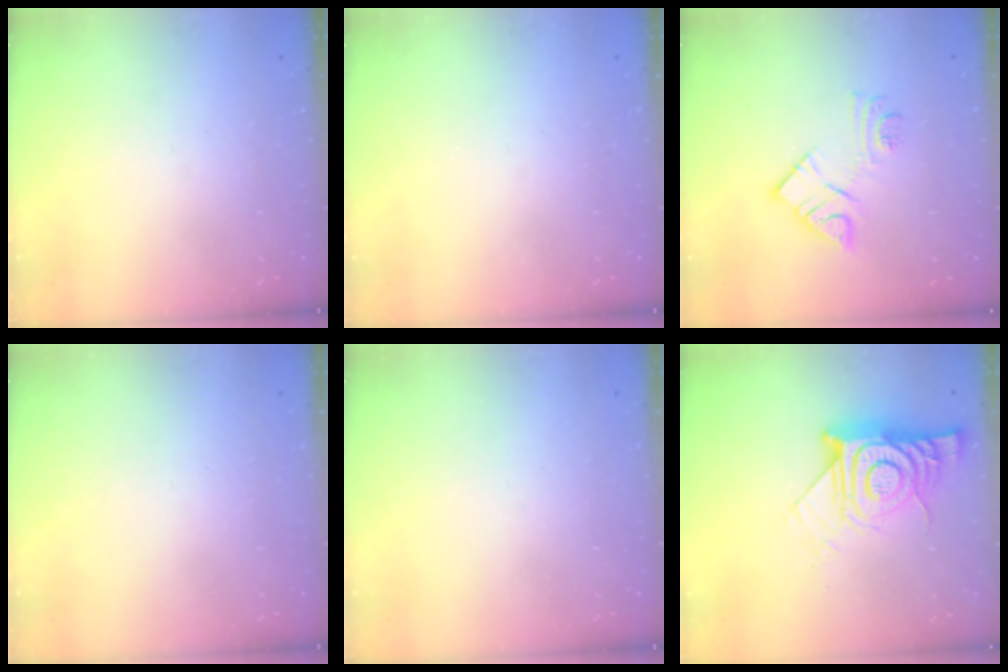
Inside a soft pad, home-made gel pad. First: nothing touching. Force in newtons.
{"total": 2.2, "press": 2.1, "slide": 0.4}
{"total": 11.0, "press": 11.0, "slide": 0.6}
{"total": 1.9, "press": 1.9, "slide": 0.1}
{"total": 1.5, "press": 1.5, "slide": 0.1}
{"total": 15.3, "press": 15.2, "slide": 1.1}